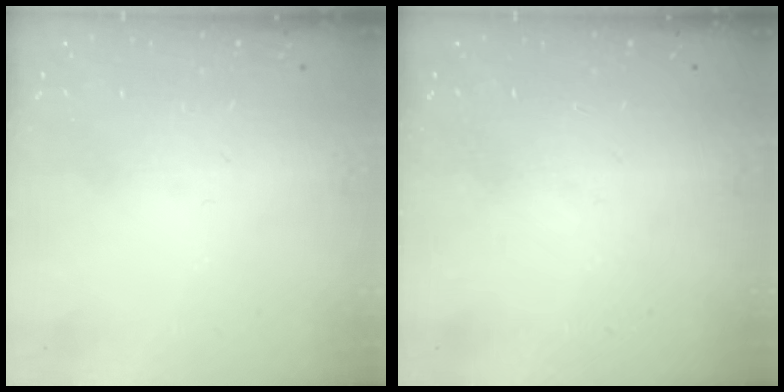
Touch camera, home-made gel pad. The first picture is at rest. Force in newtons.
{"total": 0.0}